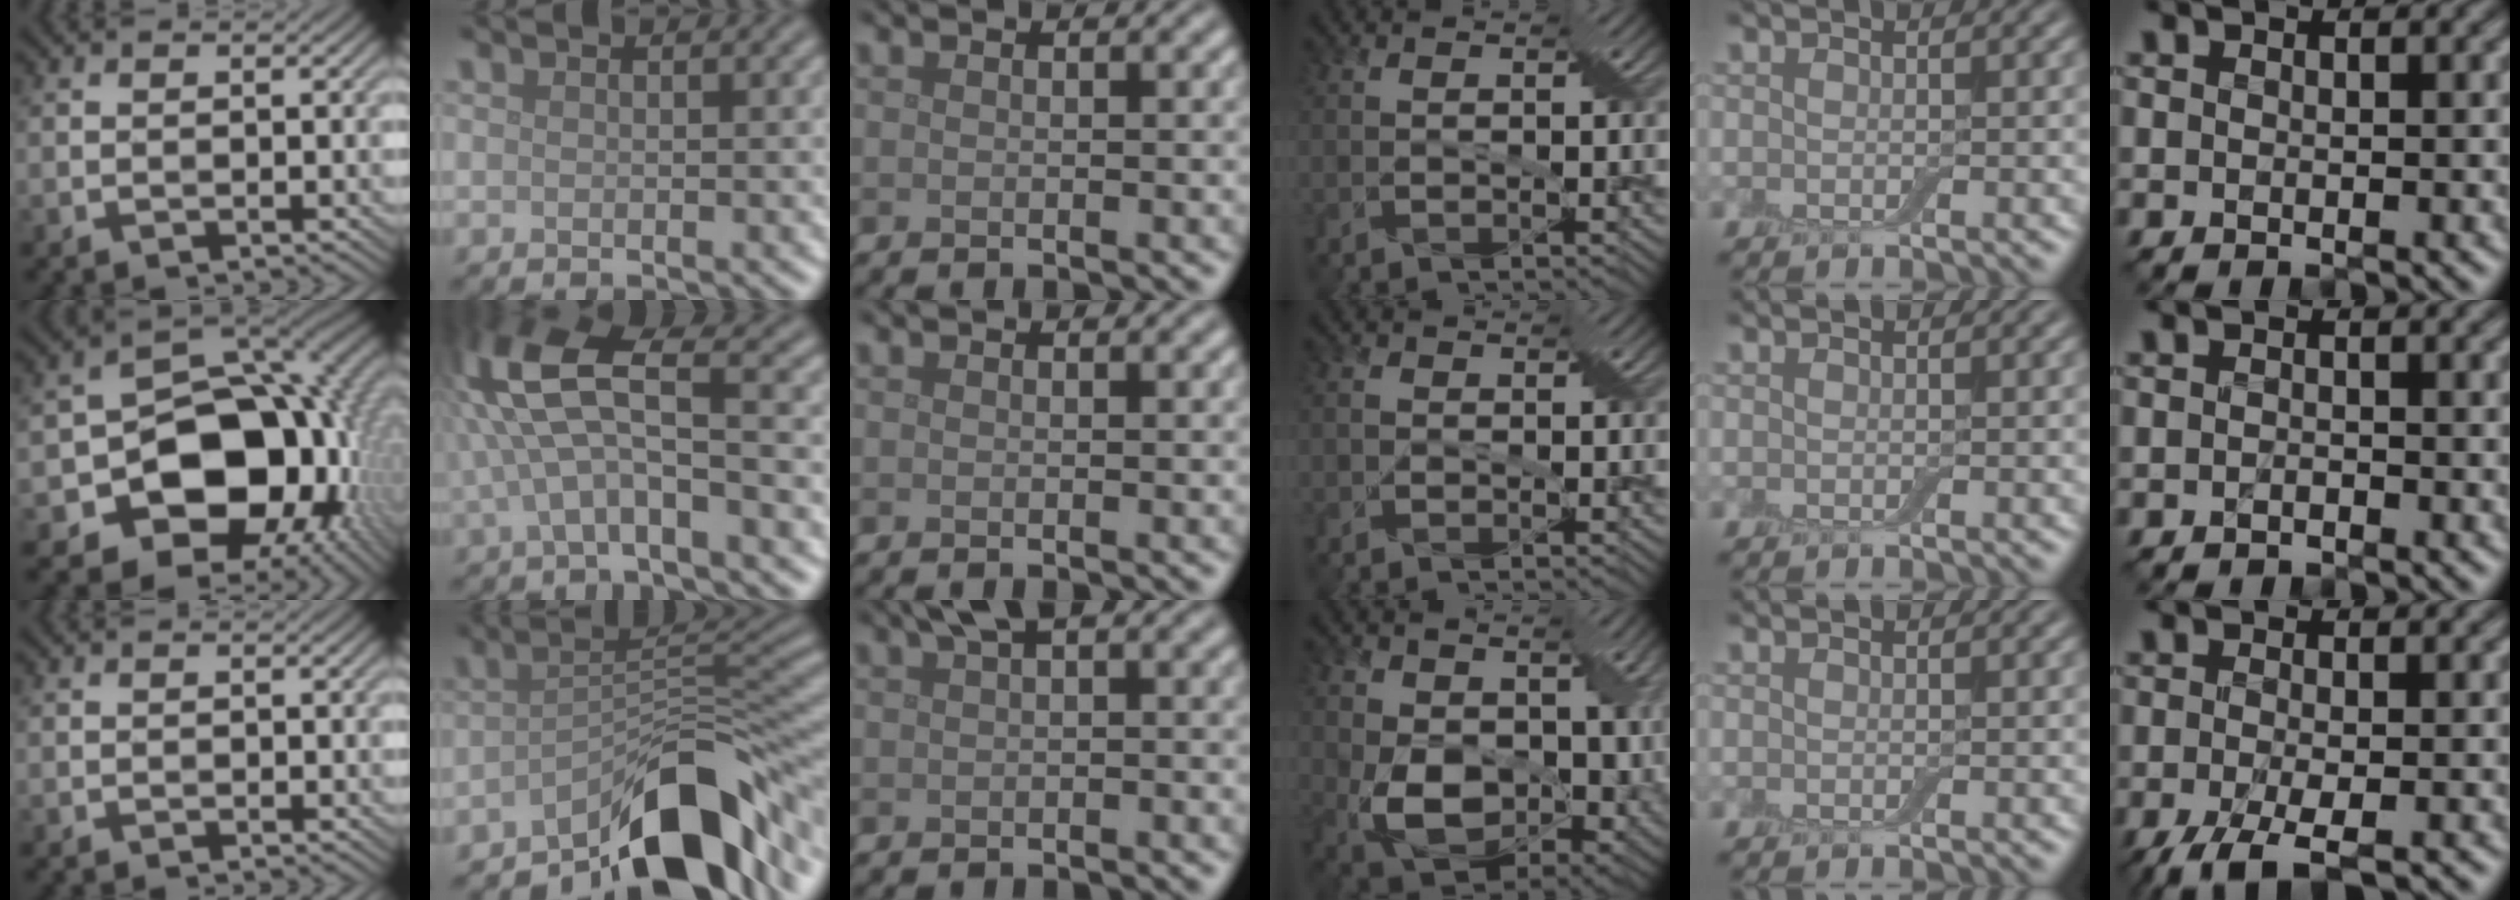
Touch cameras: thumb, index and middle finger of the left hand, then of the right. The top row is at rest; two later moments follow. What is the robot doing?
{"motion": "cut", "object": "aluminum foil"}